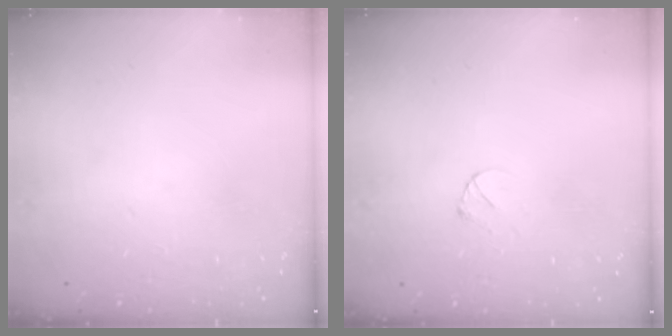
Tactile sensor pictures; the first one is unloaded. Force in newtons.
{"total": 3.6, "press": 3.5, "slide": 0.5}